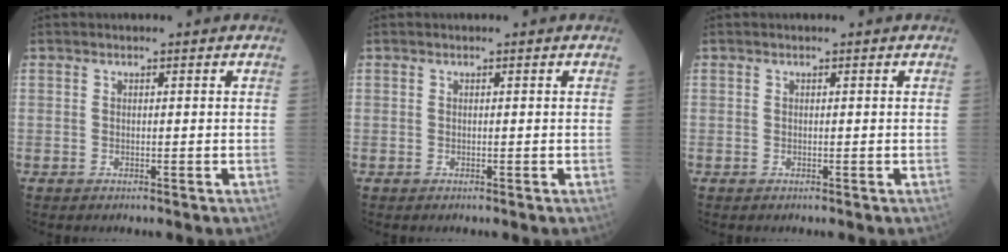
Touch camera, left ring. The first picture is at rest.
{"total": 0.0}
{"total": 0.0}